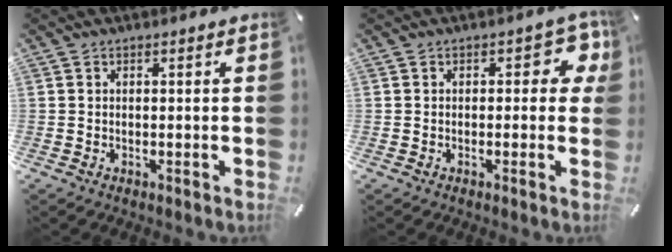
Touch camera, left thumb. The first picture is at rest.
{"total": 5.6, "force": [1.2, 3.3, 4.4], "torque": [-0.048, -0.001, 0.014]}